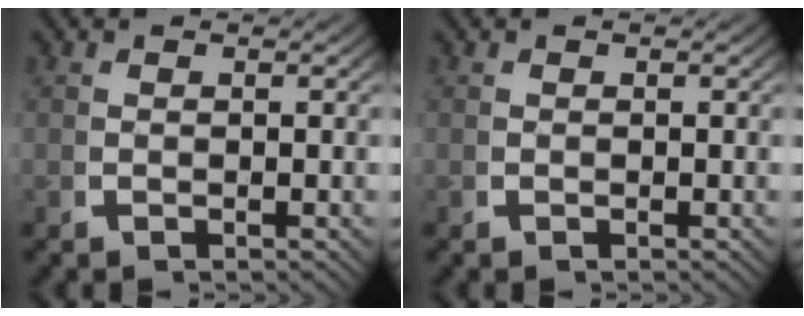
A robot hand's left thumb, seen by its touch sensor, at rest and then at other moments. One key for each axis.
{"total": 0.0}